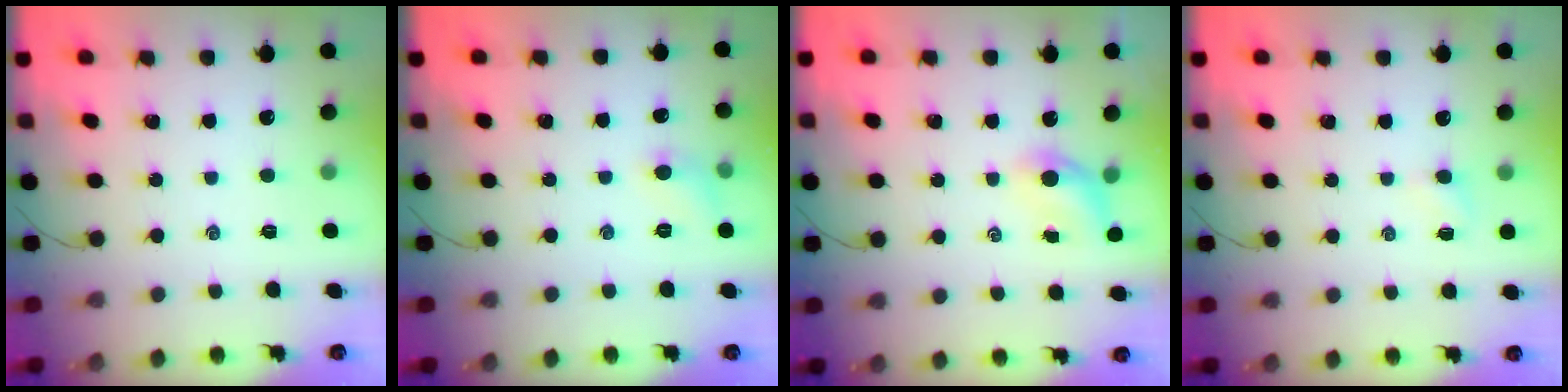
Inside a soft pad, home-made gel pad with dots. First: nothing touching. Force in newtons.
{"total": 5.0, "press": 4.8, "slide": 1.6}
{"total": 5.7, "press": 5.7, "slide": 0.7}
{"total": 2.6, "press": 2.5, "slide": 0.9}